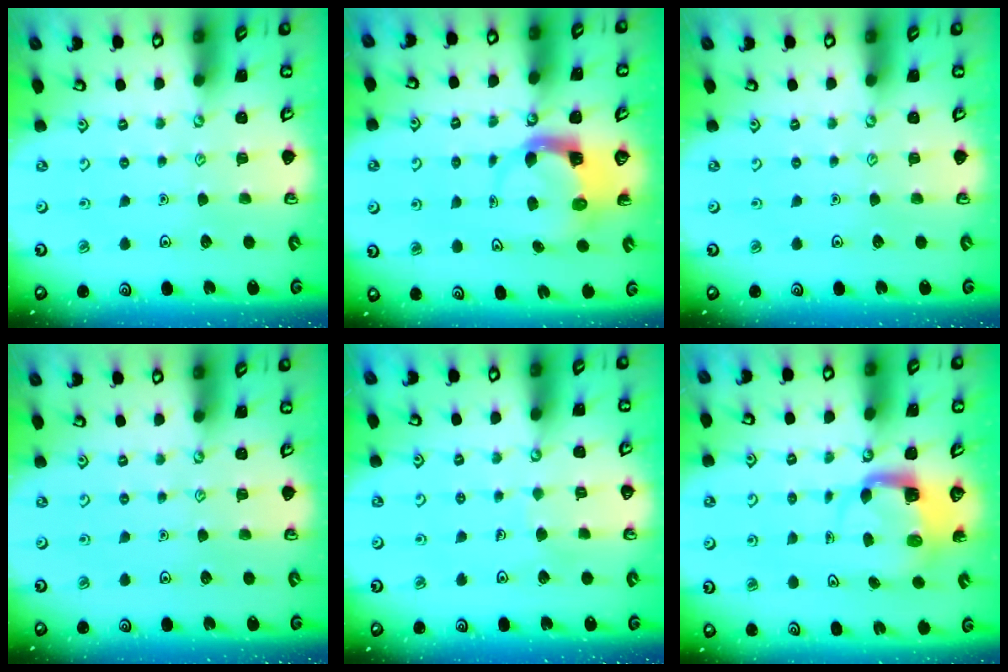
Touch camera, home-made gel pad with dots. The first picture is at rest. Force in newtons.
{"total": 4.0, "press": 3.9, "slide": 0.6}
{"total": 0.0}
{"total": 0.0}
{"total": 3.2, "press": 3.2, "slide": 0.2}
{"total": 4.0, "press": 4.0, "slide": 0.4}